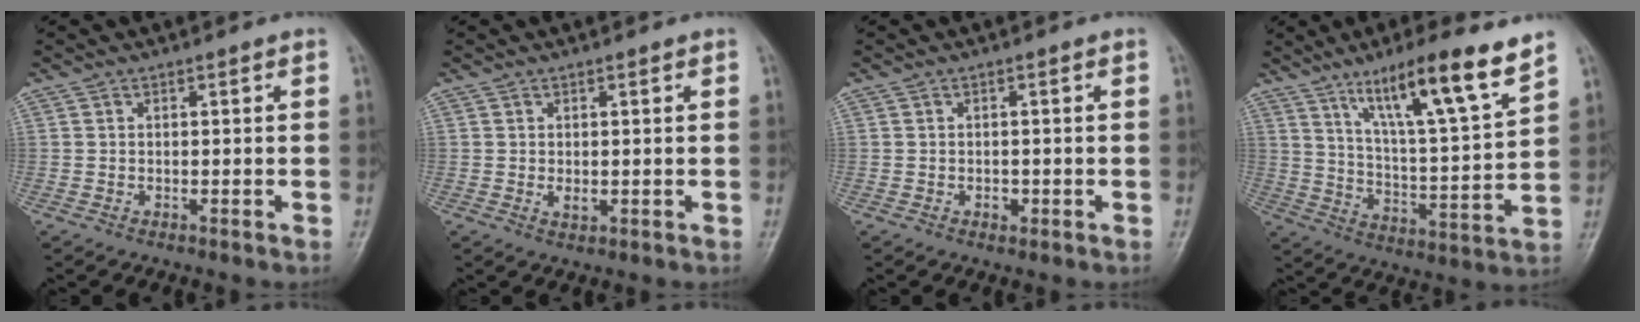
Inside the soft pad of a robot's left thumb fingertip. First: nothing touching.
{"total": 2.0, "force": [0.1, 1.2, 1.5], "torque": [-0.019, -0.004, 0.006]}
{"total": 1.3, "force": [-0.5, 1.1, 0.7], "torque": [-0.002, 0.004, -0.005]}
{"total": 16.6, "force": [10.8, 1.9, 12.4], "torque": [-0.189, -0.054, 0.185]}